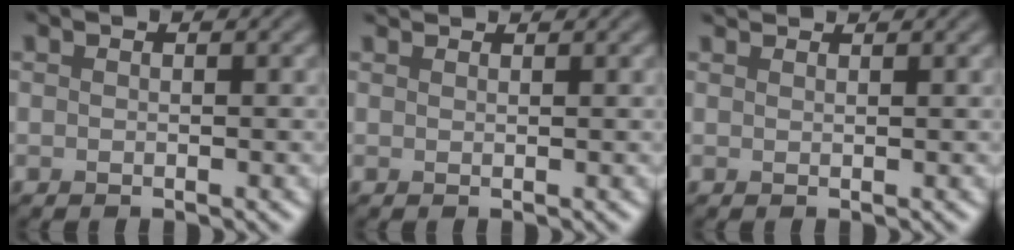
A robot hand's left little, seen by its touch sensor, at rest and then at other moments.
{"total": 1.7, "force": [1.7, 0.1, 0.4], "torque": [-0.014, 0.000, 0.018]}
{"total": 1.7, "force": [1.7, 0.1, 0.4], "torque": [-0.012, 0.001, 0.020]}